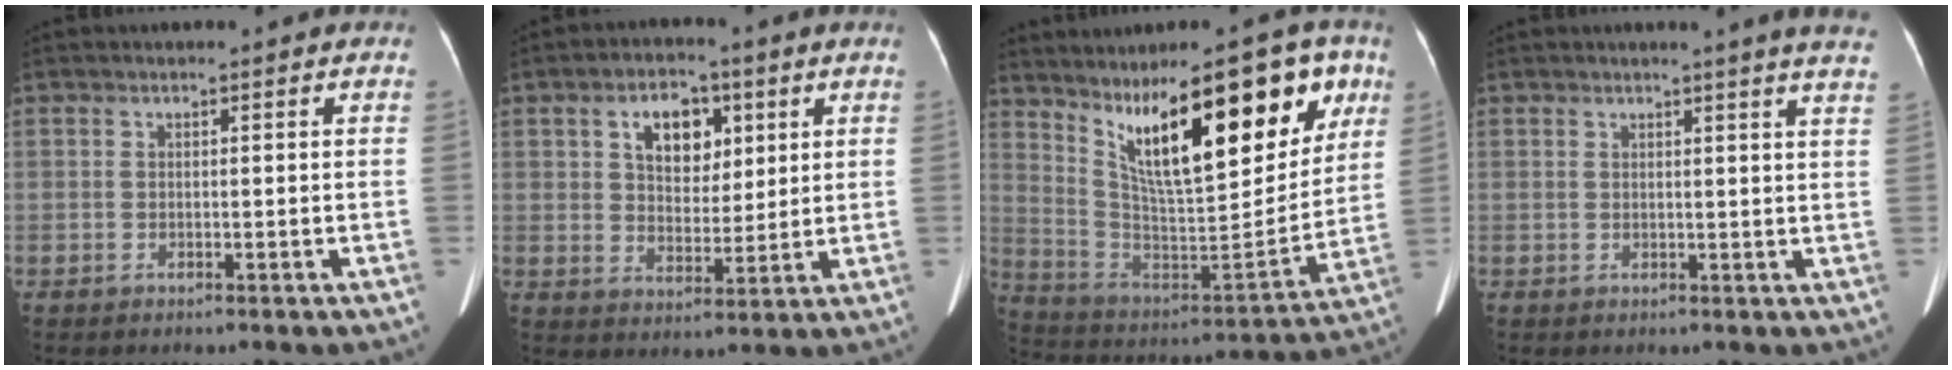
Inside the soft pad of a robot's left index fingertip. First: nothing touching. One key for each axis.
{"total": 7.5, "fx": 3.0, "fy": 4.7, "fz": 5.0, "tx": -0.086, "ty": 0.016, "tz": 0.055}
{"total": 22.3, "fx": 12.1, "fy": 5.8, "fz": 17.7, "tx": -0.274, "ty": 0.014, "tz": 0.209}
{"total": 10.8, "fx": 9.5, "fy": -0.6, "fz": 5.2, "tx": -0.060, "ty": -0.031, "tz": 0.085}